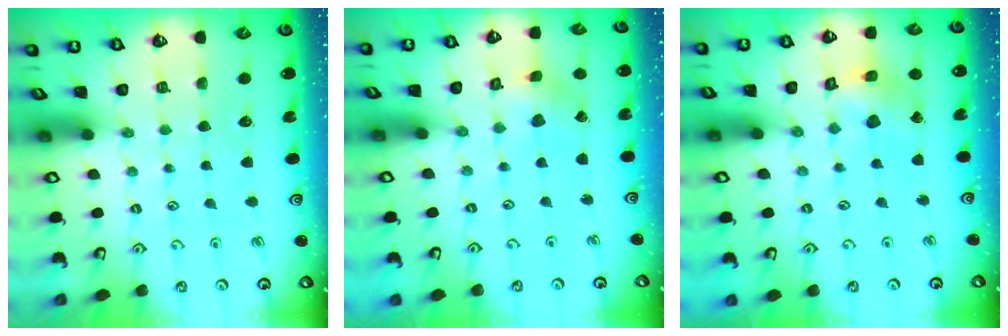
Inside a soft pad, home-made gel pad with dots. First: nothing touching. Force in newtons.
{"total": 2.0, "press": 2.0, "slide": 0.3}
{"total": 7.6, "press": 7.5, "slide": 0.7}